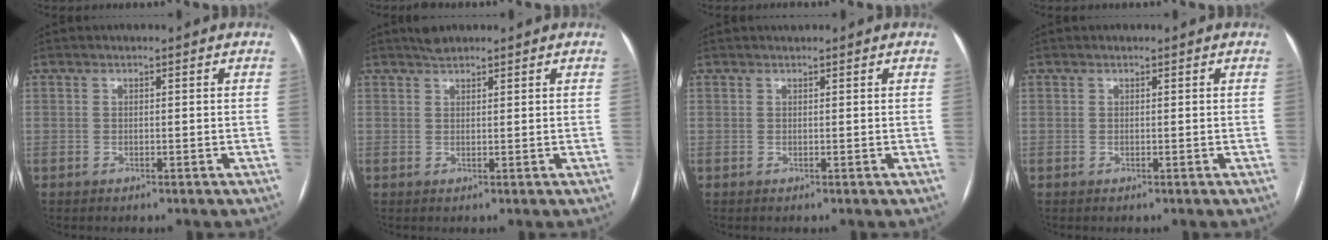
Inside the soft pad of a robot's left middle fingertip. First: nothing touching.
{"total": 1.7, "force": [1.6, 0.5, 0.5], "torque": [-0.012, 0.009, 0.029]}
{"total": 0.8, "force": [0.7, 0.1, 0.1], "torque": [-0.008, 0.016, 0.016]}
{"total": 0.0}